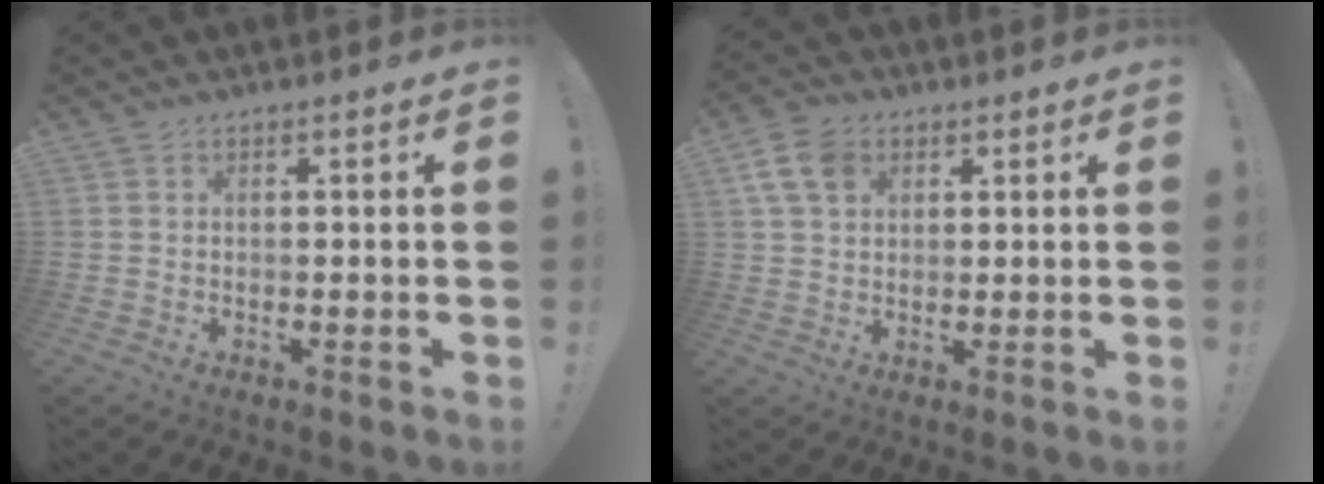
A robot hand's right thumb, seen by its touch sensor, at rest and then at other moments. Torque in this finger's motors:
{"motor_torque": [0.04, 0.12, 0.44, 0.11, 0.00]}